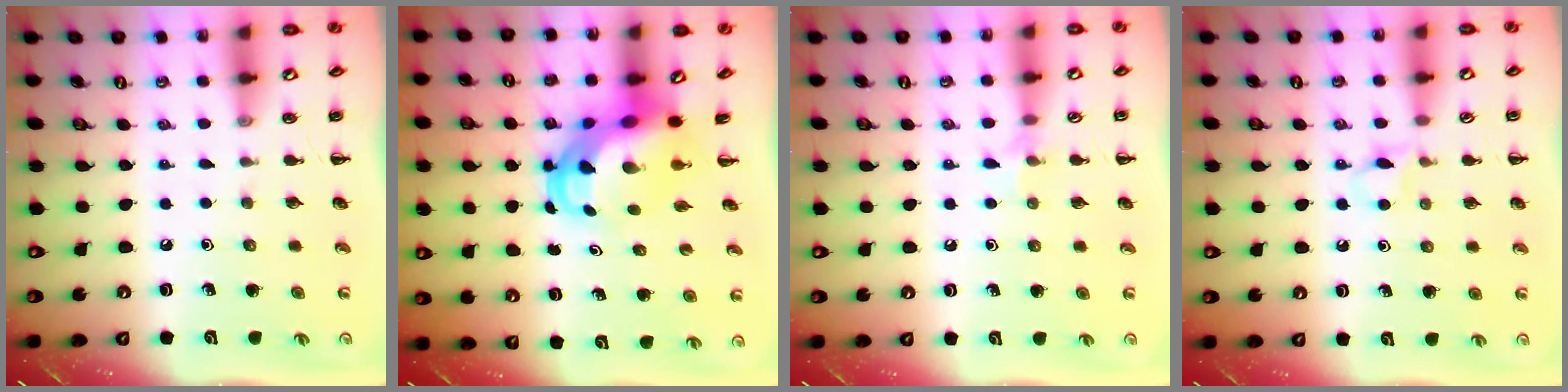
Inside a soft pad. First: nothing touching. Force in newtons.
{"total": 6.4, "press": 6.2, "slide": 1.6}
{"total": 5.3, "press": 5.1, "slide": 1.2}
{"total": 3.9, "press": 3.6, "slide": 1.4}